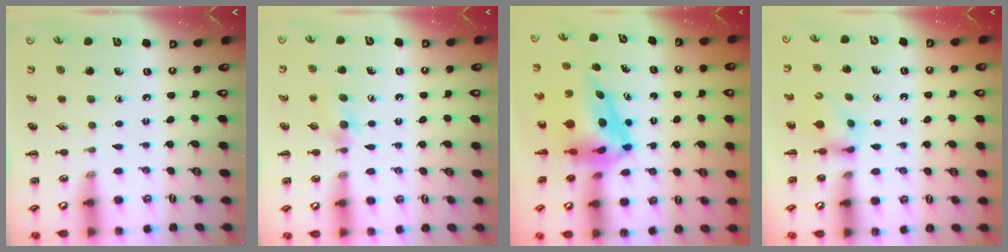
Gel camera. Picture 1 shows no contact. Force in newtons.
{"total": 5.9, "press": 5.6, "slide": 1.9}
{"total": 8.2, "press": 7.9, "slide": 2.1}
{"total": 2.8, "press": 2.5, "slide": 1.3}